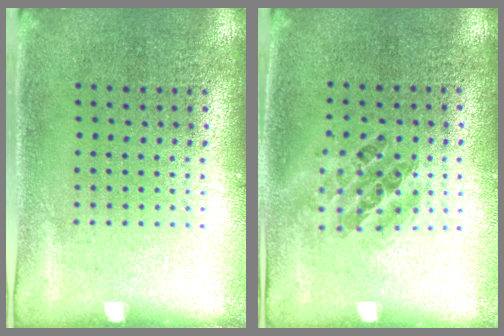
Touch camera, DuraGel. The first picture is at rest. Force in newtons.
{"total": 0.9, "press": 0.9, "slide": 0.4}